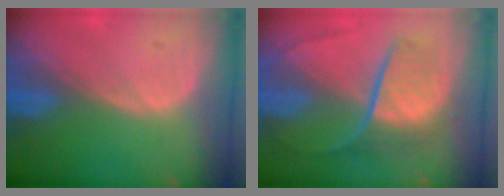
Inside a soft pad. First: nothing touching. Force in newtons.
{"total": 8.9, "press": 7.6, "slide": 4.6}